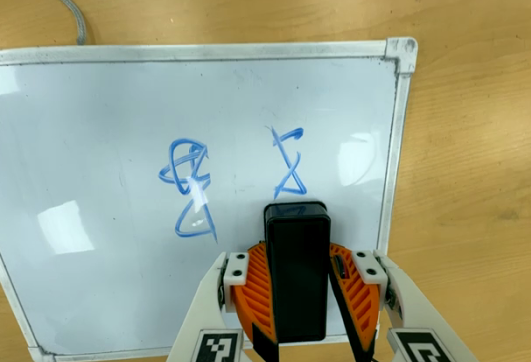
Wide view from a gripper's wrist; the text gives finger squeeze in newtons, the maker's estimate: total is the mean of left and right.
{"total": 8.2, "left": 8.5, "right": 7.8}